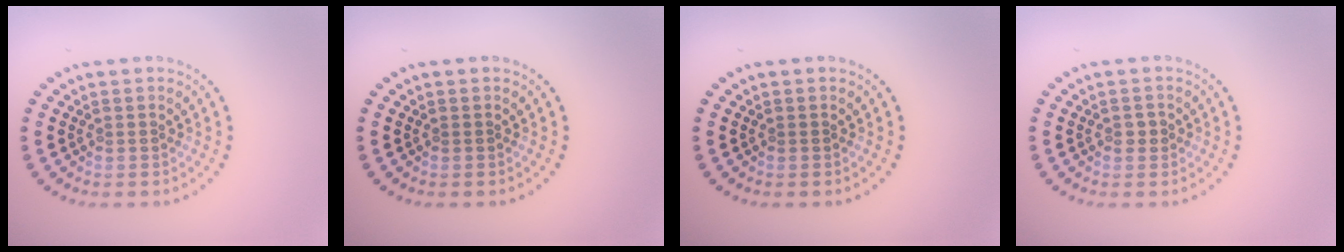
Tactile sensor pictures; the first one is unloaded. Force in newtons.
{"total": 0.0}
{"total": 0.0}
{"total": 1.0, "press": 1.0, "slide": 0.2}